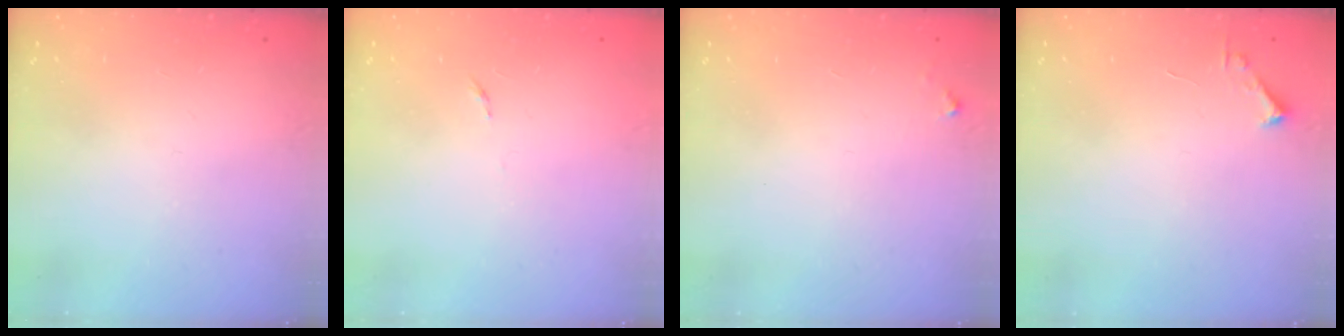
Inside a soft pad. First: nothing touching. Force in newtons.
{"total": 2.6, "press": 2.6, "slide": 0.4}
{"total": 3.1, "press": 3.1, "slide": 0.1}
{"total": 1.7, "press": 1.7, "slide": 0.2}